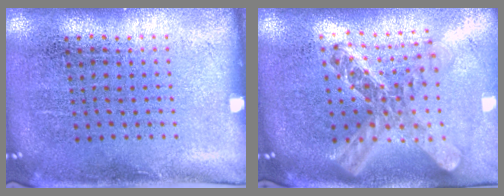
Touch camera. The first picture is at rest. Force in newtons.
{"total": 2.3, "press": 1.8, "slide": 1.5}